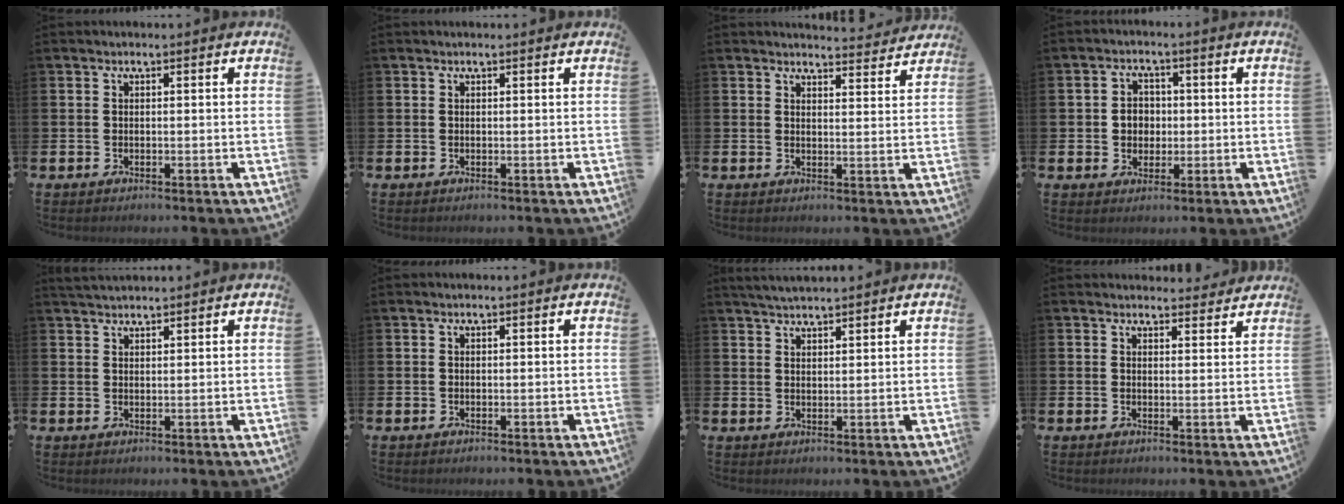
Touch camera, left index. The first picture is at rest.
{"total": 0.0}
{"total": 3.7, "force": [3.7, 0.2, 0.0], "torque": [0.001, -0.026, 0.065]}
{"total": 3.5, "force": [0.2, 3.2, 1.4], "torque": [-0.024, 0.007, -0.003]}
{"total": 2.3, "force": [2.2, 0.4, 0.3], "torque": [-0.001, -0.006, 0.040]}
{"total": 0.0}
{"total": 3.2, "force": [3.1, 0.4, 0.7], "torque": [-0.019, -0.009, 0.058]}
{"total": 2.6, "force": [2.5, 0.5, -0.1], "torque": [0.005, -0.015, 0.044]}